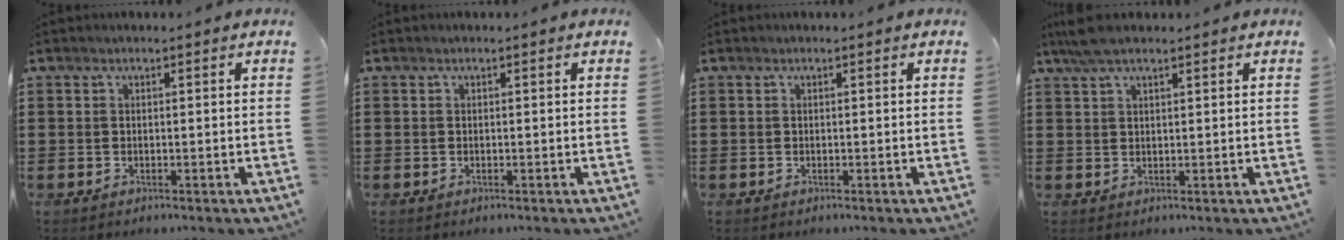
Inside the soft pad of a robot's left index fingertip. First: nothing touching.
{"total": 0.0}
{"total": 0.0}
{"total": 3.9, "force": [2.6, 1.0, 2.7], "torque": [-0.058, 0.005, 0.049]}